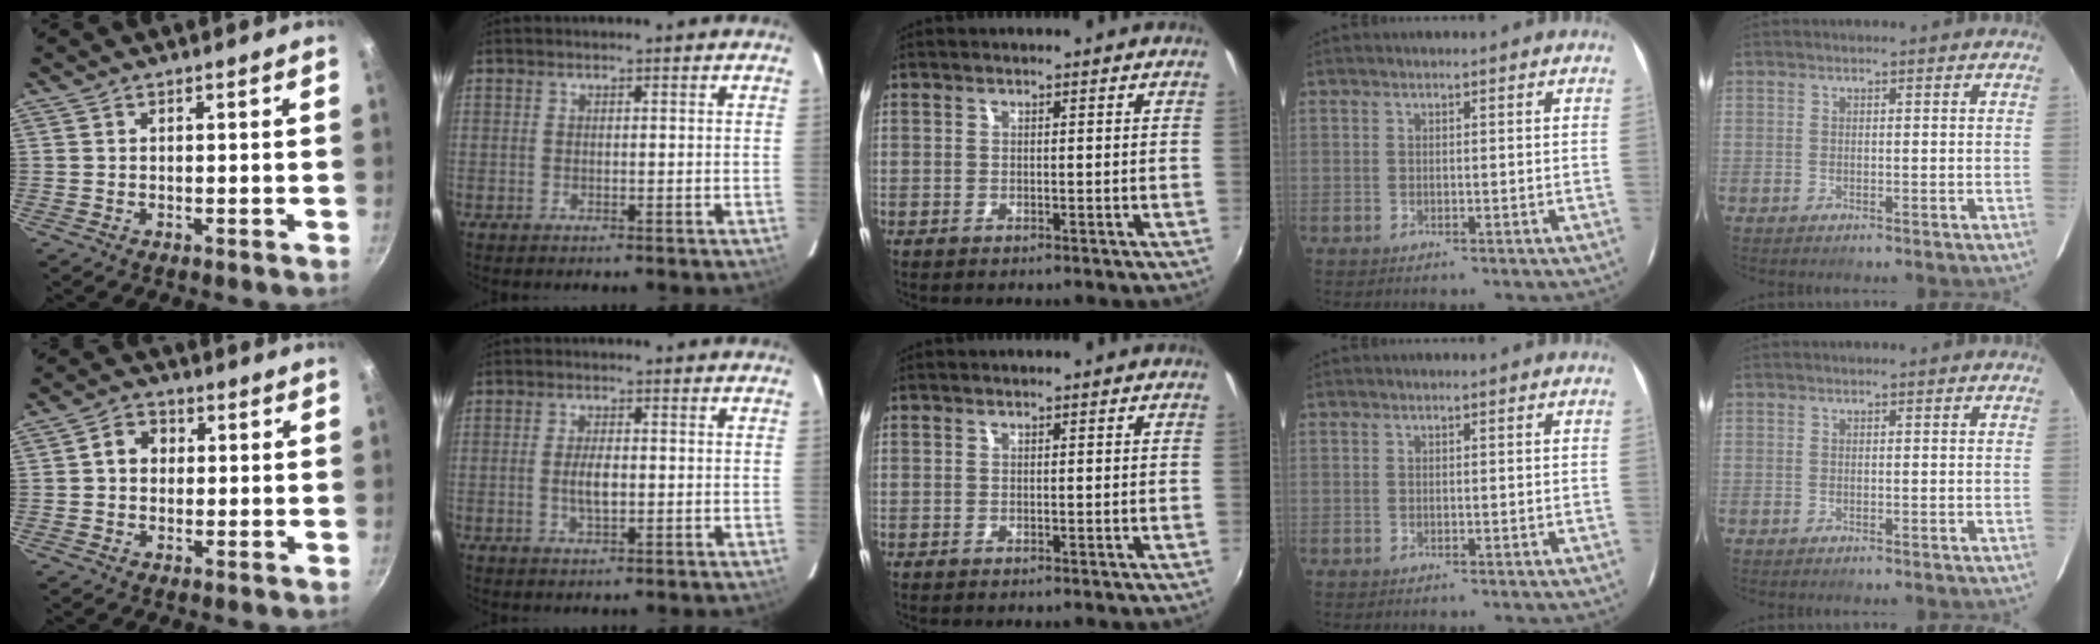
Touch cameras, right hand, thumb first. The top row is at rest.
{"thumb": {"total": 5.1, "force": [0.6, 4.2, 2.8], "torque": [-0.023, 0.011, 0.001]}, "index": {"total": 3.6, "force": [-0.4, 1.4, 3.3], "torque": [-0.063, -0.001, -0.006]}}